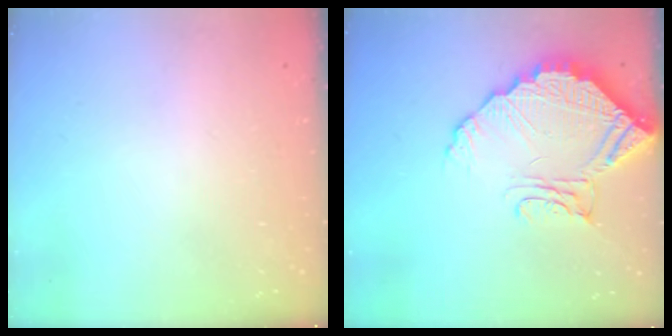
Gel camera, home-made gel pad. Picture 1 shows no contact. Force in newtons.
{"total": 14.0, "press": 14.0, "slide": 1.3}